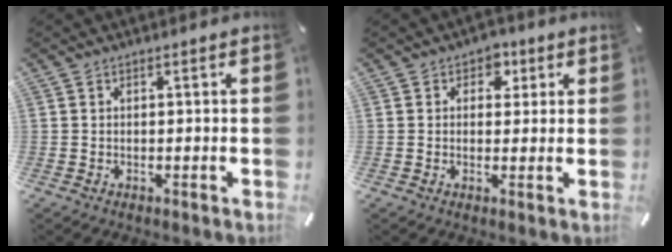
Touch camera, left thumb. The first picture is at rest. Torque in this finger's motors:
{"motor_torque": [0.29, 0.39, 0.20, -0.15, 0.06]}